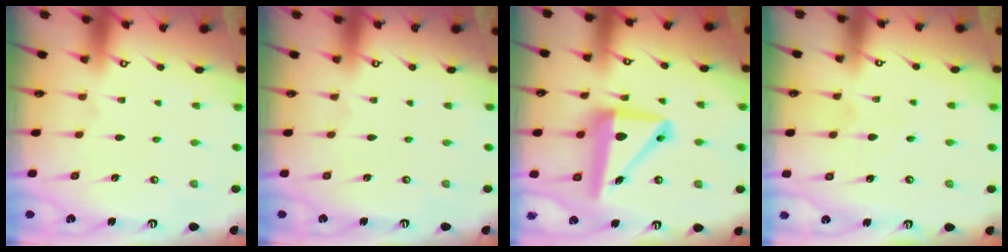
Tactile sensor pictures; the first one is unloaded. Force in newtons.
{"total": 0.0}
{"total": 13.7, "press": 13.5, "slide": 2.1}
{"total": 4.5, "press": 4.5, "slide": 0.3}